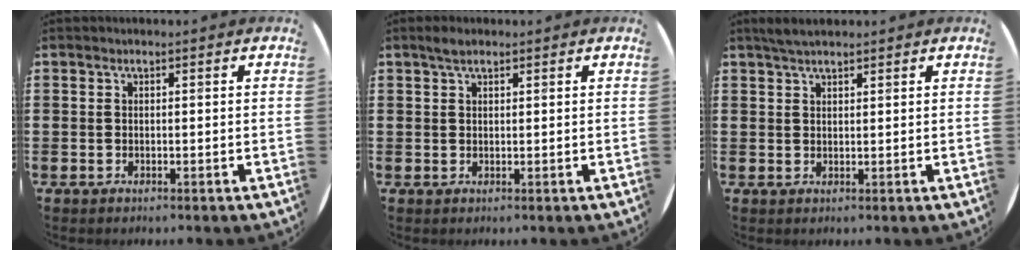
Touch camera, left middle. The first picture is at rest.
{"total": 1.6, "force": [1.2, 0.6, 0.8], "torque": [-0.010, 0.002, 0.020]}
{"total": 2.4, "force": [2.1, 0.7, 0.8], "torque": [-0.012, 0.003, 0.038]}